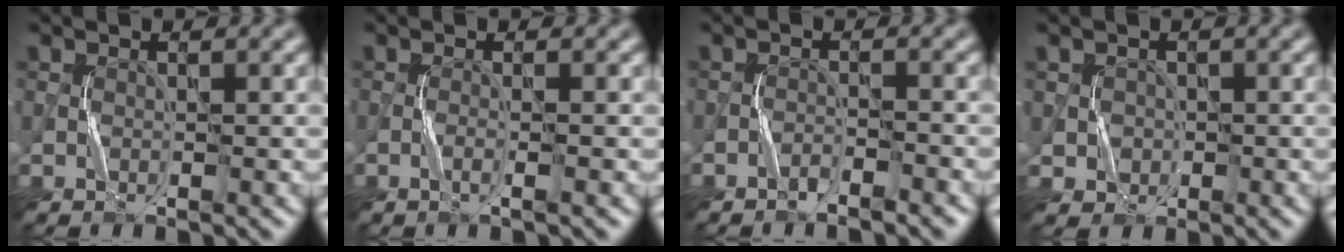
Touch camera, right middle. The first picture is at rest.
{"total": 0.8, "force": [-0.4, -0.3, 0.7], "torque": [-0.017, 0.001, -0.008]}
{"total": 1.4, "force": [-1.4, 0.0, 0.4], "torque": [-0.008, 0.007, -0.024]}
{"total": 1.7, "force": [0.1, 1.7, 0.0], "torque": [0.005, -0.003, 0.006]}